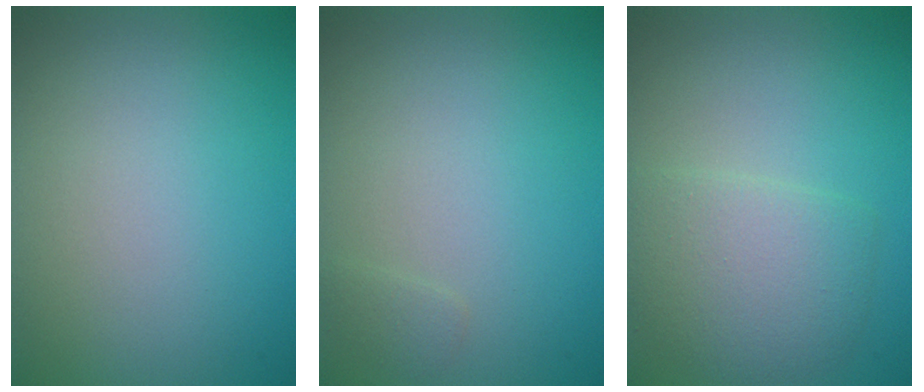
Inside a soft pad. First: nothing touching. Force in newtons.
{"total": 0.6, "press": 0.6, "slide": 0.0}
{"total": 3.9, "press": 3.9, "slide": 0.1}